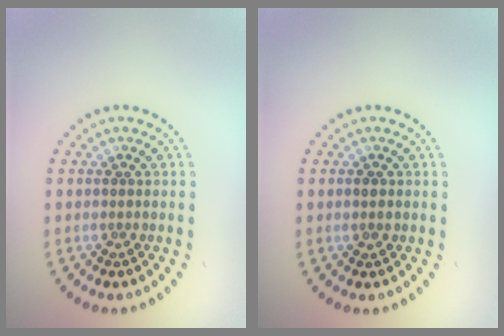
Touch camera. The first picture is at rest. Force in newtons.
{"total": 0.8, "press": 0.8, "slide": 0.1}